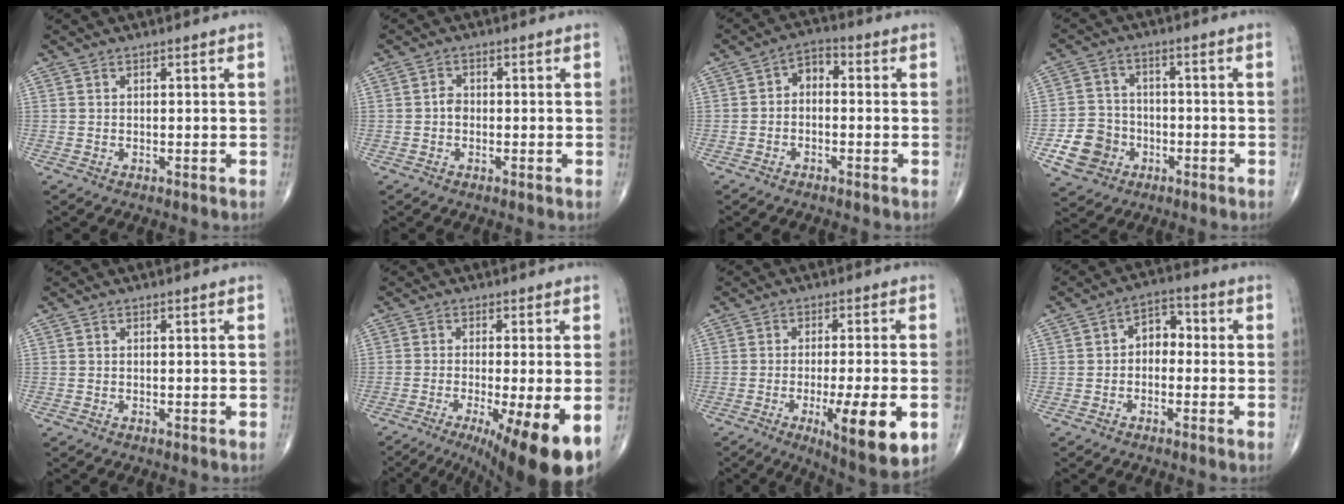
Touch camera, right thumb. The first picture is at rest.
{"total": 1.7, "force": [-0.4, 1.3, 1.0], "torque": [-0.008, 0.006, -0.010]}
{"total": 4.0, "force": [-0.6, 2.6, 3.0], "torque": [-0.036, 0.026, -0.025]}
{"total": 8.6, "force": [-3.3, 7.4, 2.9], "torque": [-0.032, 0.021, -0.057]}
{"total": 0.0}
{"total": 14.7, "force": [-6.5, 2.4, 12.9], "torque": [-0.159, -0.018, -0.096]}
{"total": 13.8, "force": [-4.4, 3.2, 12.7], "torque": [-0.192, -0.012, -0.061]}
{"total": 5.5, "force": [-0.4, 4.0, 3.8], "torque": [-0.033, 0.026, -0.023]}